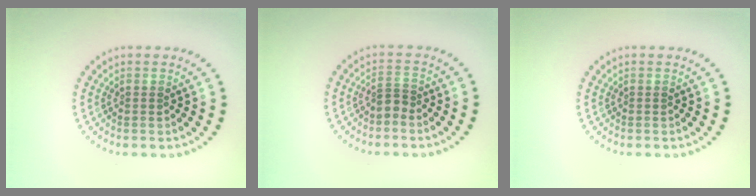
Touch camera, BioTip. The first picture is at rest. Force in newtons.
{"total": 1.3, "press": 0.8, "slide": 1.0}
{"total": 0.0}